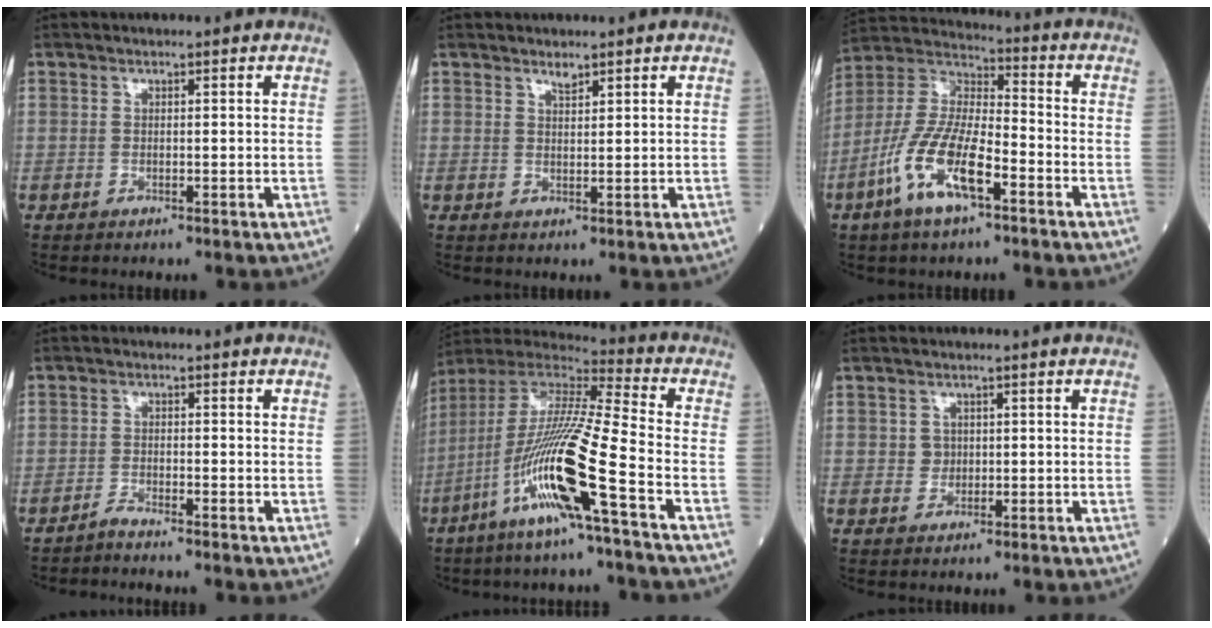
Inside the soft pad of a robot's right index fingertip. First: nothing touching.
{"total": 1.3, "force": [1.2, 0.2, 0.6], "torque": [-0.014, -0.003, 0.022]}
{"total": 13.4, "force": [-6.1, 3.8, 11.3], "torque": [-0.245, -0.001, -0.119]}
{"total": 1.7, "force": [-1.7, -0.5, 0.1], "torque": [-0.003, -0.003, -0.033]}
{"total": 17.6, "force": [-7.2, -0.5, 16.0], "torque": [-0.331, -0.018, -0.146]}
{"total": 1.6, "force": [0.2, 1.5, 0.4], "torque": [-0.004, 0.002, 0.005]}